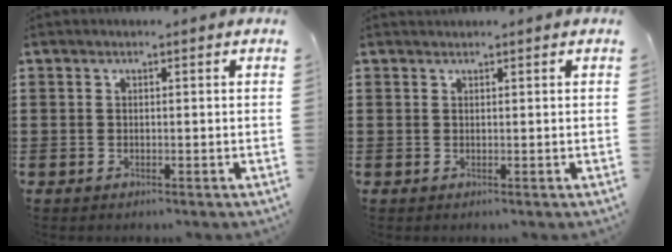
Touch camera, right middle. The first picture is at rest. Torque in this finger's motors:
{"motor_torque": [-0.25, -0.07, -0.05, -0.01]}